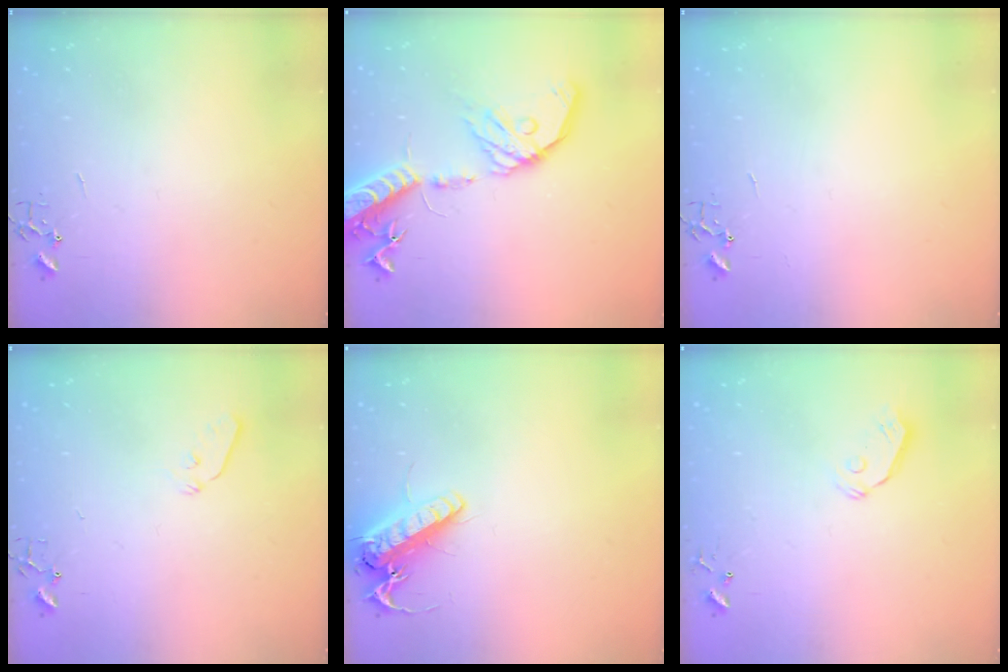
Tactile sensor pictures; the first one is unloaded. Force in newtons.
{"total": 20.1, "press": 19.7, "slide": 3.7}
{"total": 0.0}
{"total": 5.0, "press": 5.0, "slide": 0.6}
{"total": 14.6, "press": 14.4, "slide": 2.6}
{"total": 4.4, "press": 4.3, "slide": 0.5}